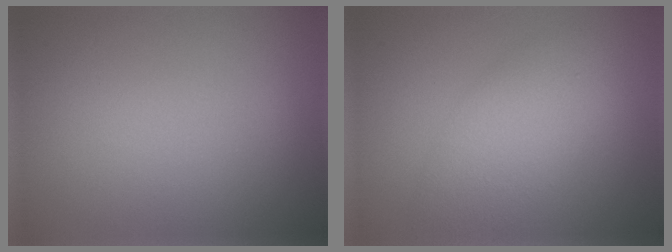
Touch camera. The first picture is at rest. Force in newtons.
{"total": 4.6, "press": 4.6, "slide": 0.1}